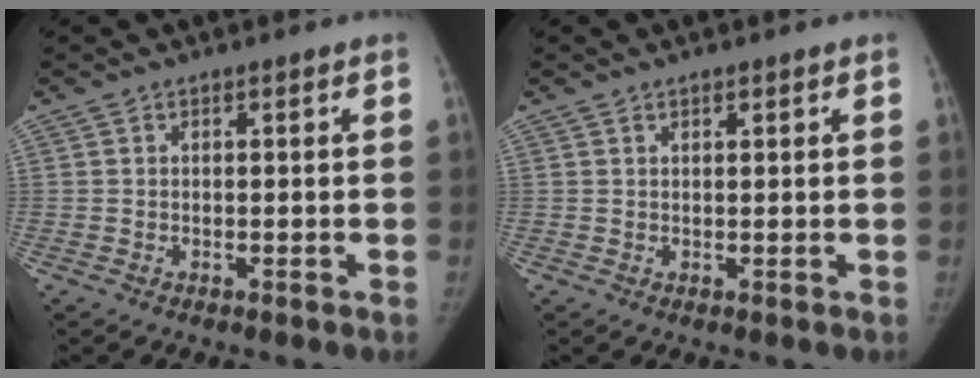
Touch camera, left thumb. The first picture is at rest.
{"total": 0.8, "force": [0.6, 0.3, 0.5], "torque": [-0.006, -0.003, 0.011]}